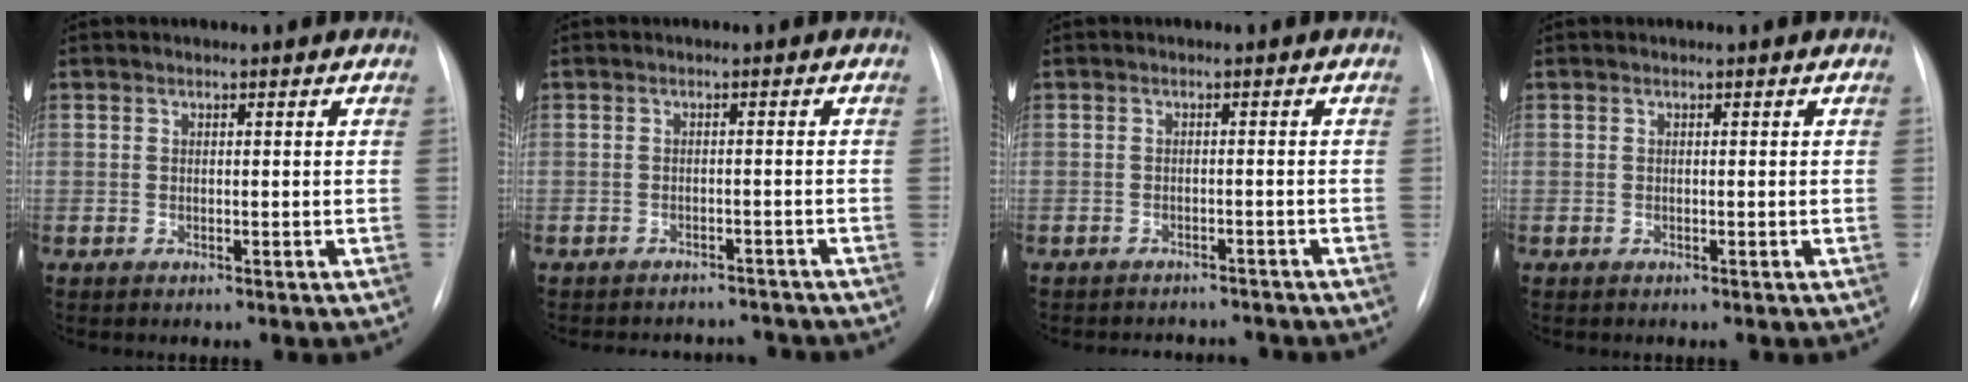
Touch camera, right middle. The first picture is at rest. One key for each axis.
{"total": 7.3, "fx": -6.9, "fy": 2.2, "fz": 0.6, "tx": -0.006, "ty": 0.014, "tz": -0.077}
{"total": 6.8, "fx": -6.4, "fy": 1.9, "fz": 0.9, "tx": -0.008, "ty": 0.007, "tz": -0.072}
{"total": 0.0}